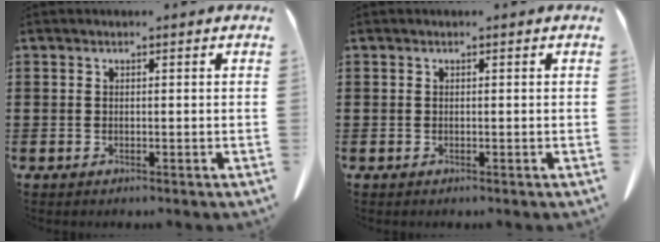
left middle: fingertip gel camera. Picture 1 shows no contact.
{"total": 0.0}